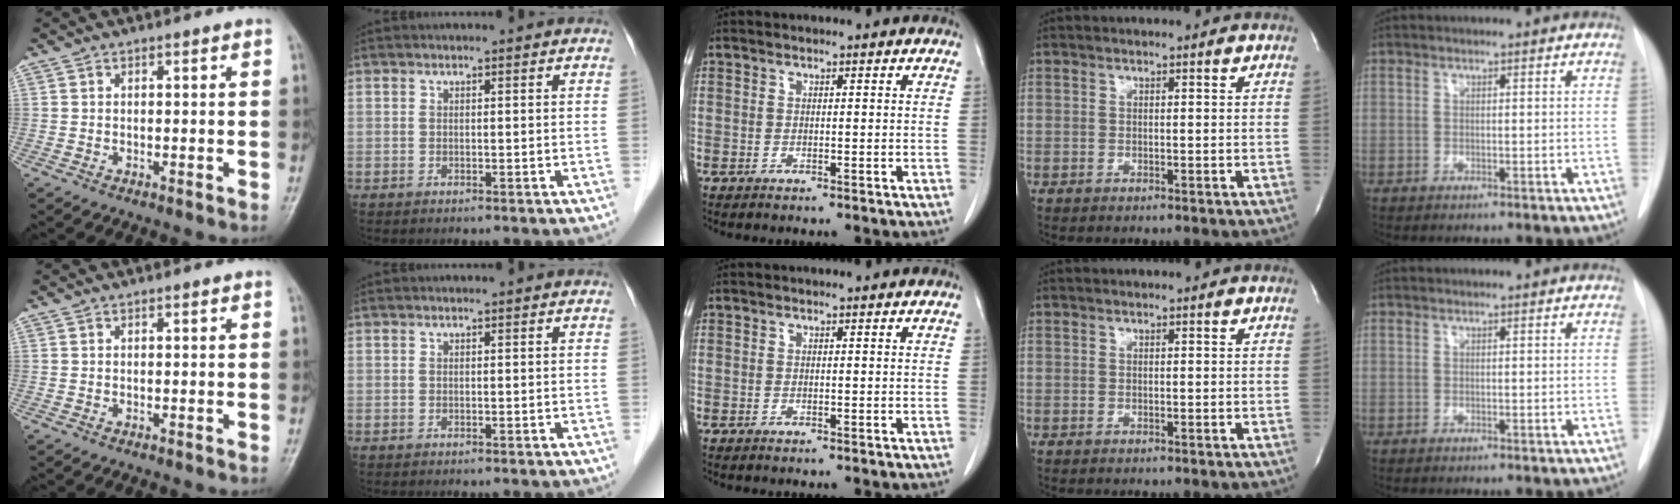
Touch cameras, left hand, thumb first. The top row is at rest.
{}